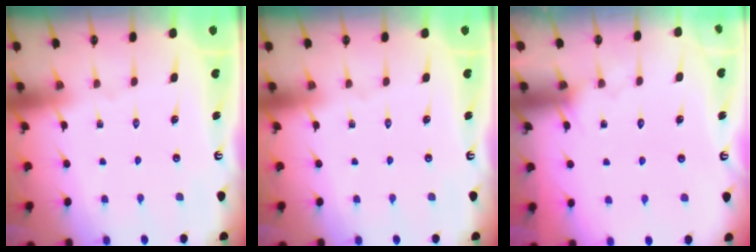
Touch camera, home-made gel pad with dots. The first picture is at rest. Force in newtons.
{"total": 0.0}
{"total": 5.1, "press": 5.0, "slide": 0.3}